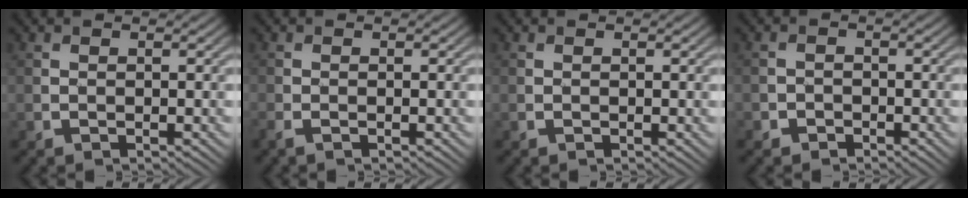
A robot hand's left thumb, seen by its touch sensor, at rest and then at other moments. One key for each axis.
{"total": 1.2, "fx": -0.9, "fy": 0.3, "fz": 0.7, "tx": -0.022, "ty": -0.005, "tz": -0.022}
{"total": 0.0}
{"total": 1.5, "fx": -1.1, "fy": 1.0, "fz": 0.1, "tx": 0.004, "ty": 0.003, "tz": -0.023}